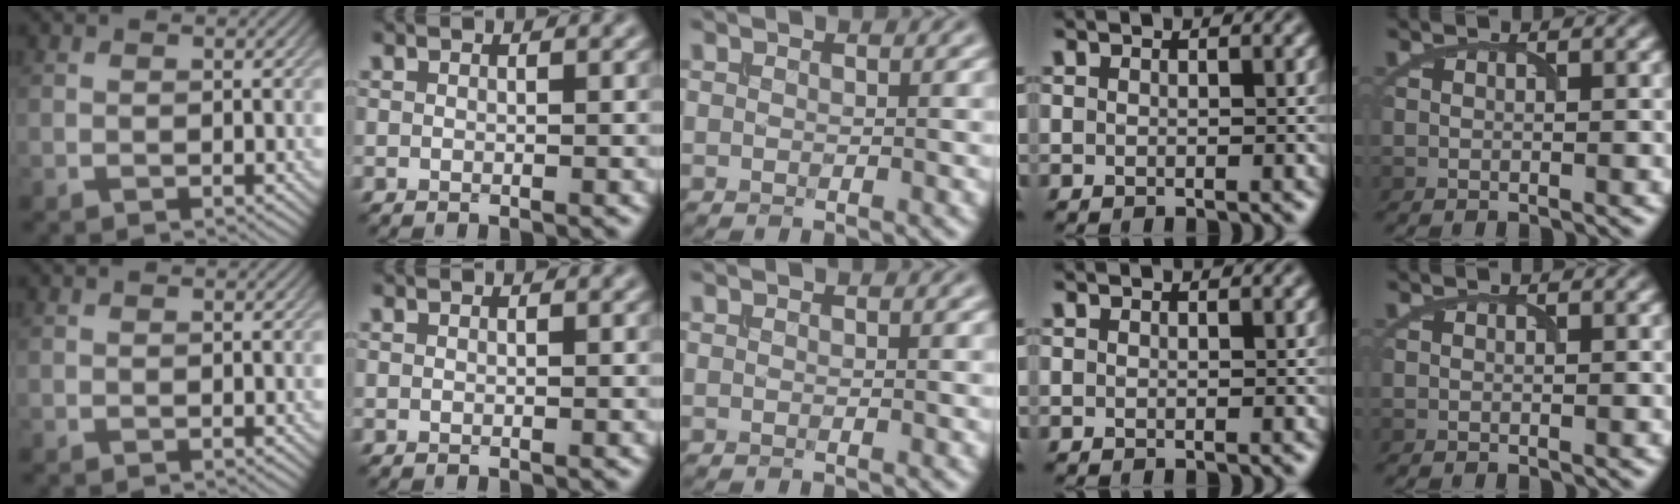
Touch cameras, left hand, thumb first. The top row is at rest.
{}